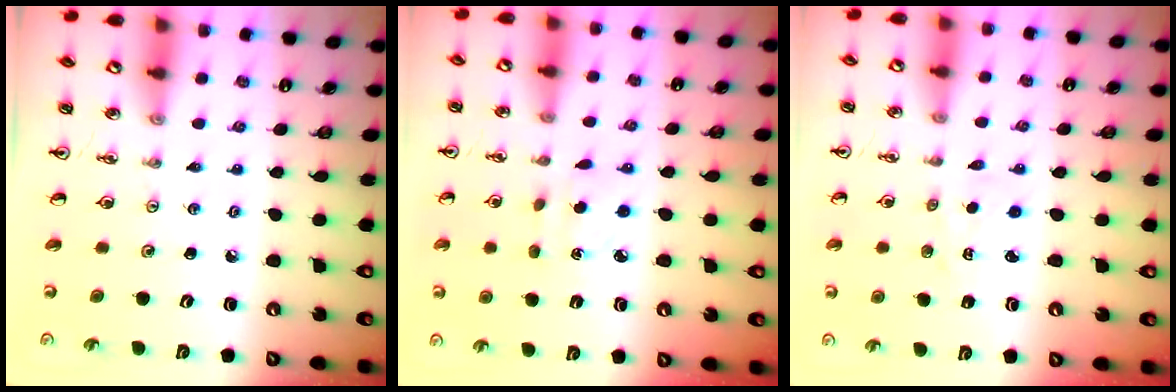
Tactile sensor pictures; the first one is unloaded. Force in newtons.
{"total": 3.2, "press": 3.1, "slide": 0.8}
{"total": 1.3, "press": 1.3, "slide": 0.2}